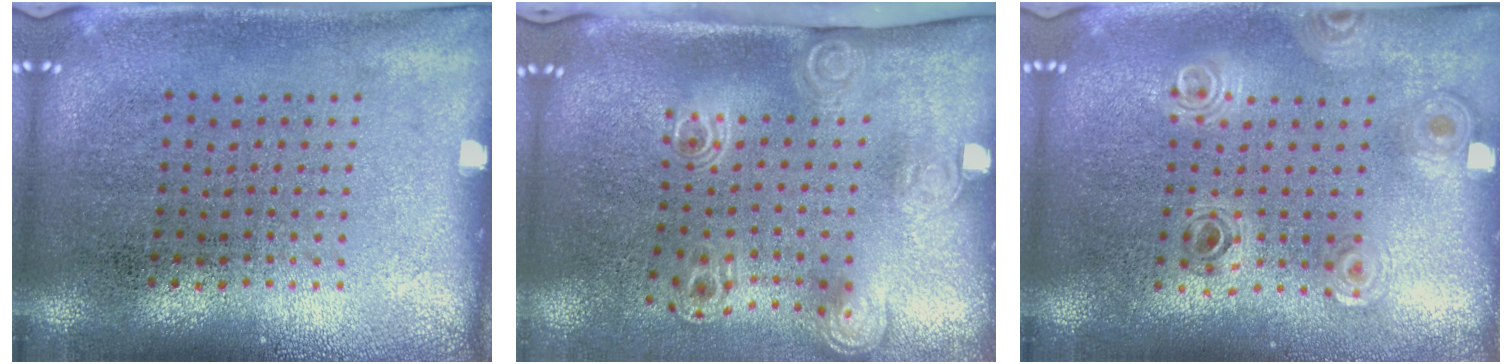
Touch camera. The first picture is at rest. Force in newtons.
{"total": 2.1, "press": 1.5, "slide": 1.5}
{"total": 0.9, "press": 0.9, "slide": 0.1}